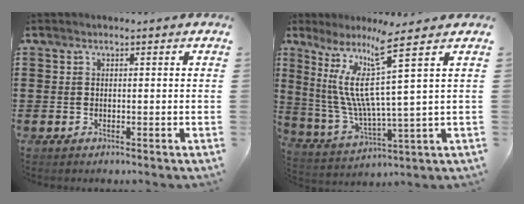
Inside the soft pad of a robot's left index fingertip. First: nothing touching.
{"total": 11.1, "force": [5.8, 0.3, 9.4], "torque": [-0.222, -0.043, 0.088]}